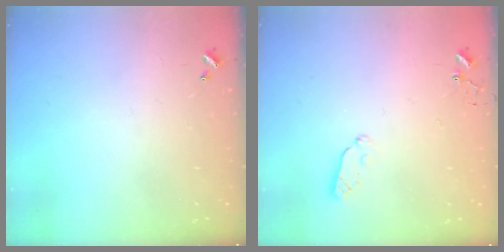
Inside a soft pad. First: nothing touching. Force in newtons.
{"total": 3.8, "press": 3.8, "slide": 0.6}